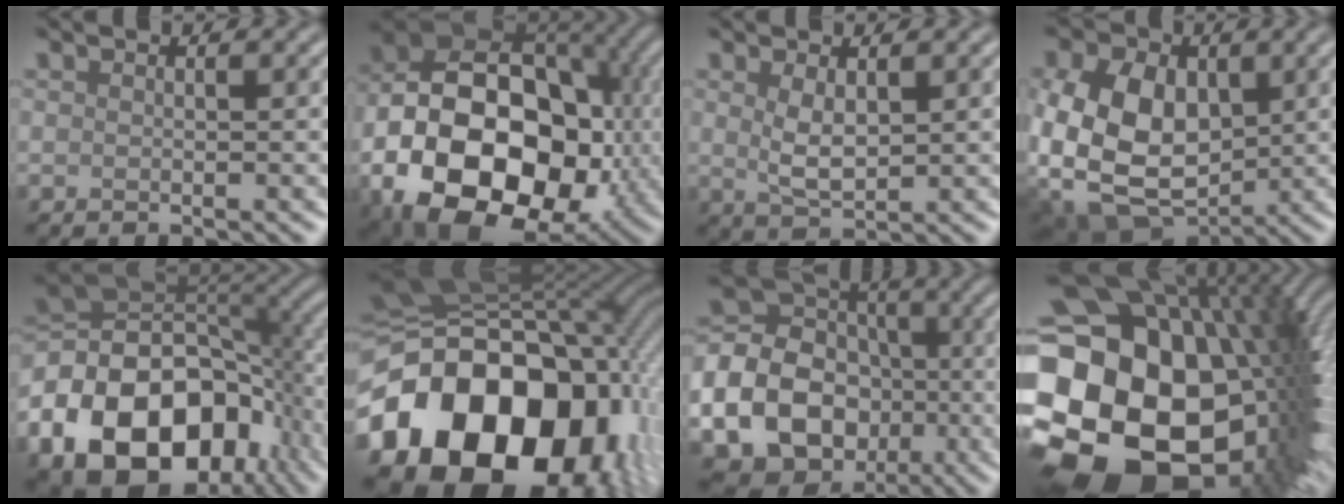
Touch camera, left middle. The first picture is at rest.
{"total": 19.5, "force": [-5.0, 13.3, 13.3], "torque": [-0.238, -0.020, -0.087]}
{"total": 2.8, "force": [0.8, 1.4, 2.3], "torque": [-0.054, -0.003, 0.019]}
{"total": 13.8, "force": [0.1, 10.6, 8.7], "torque": [-0.174, -0.007, -0.010]}
{"total": 17.3, "force": [-6.6, 11.8, 10.8], "torque": [-0.207, -0.024, -0.110]}
{"total": 20.2, "force": [-6.1, 14.6, 12.6], "torque": [-0.255, -0.015, -0.105]}
{"total": 22.0, "force": [-6.8, 19.4, 7.9], "torque": [-0.207, -0.036, -0.135]}
{"total": 23.2, "force": [-2.7, 16.4, 16.2], "torque": [-0.296, -0.053, -0.039]}